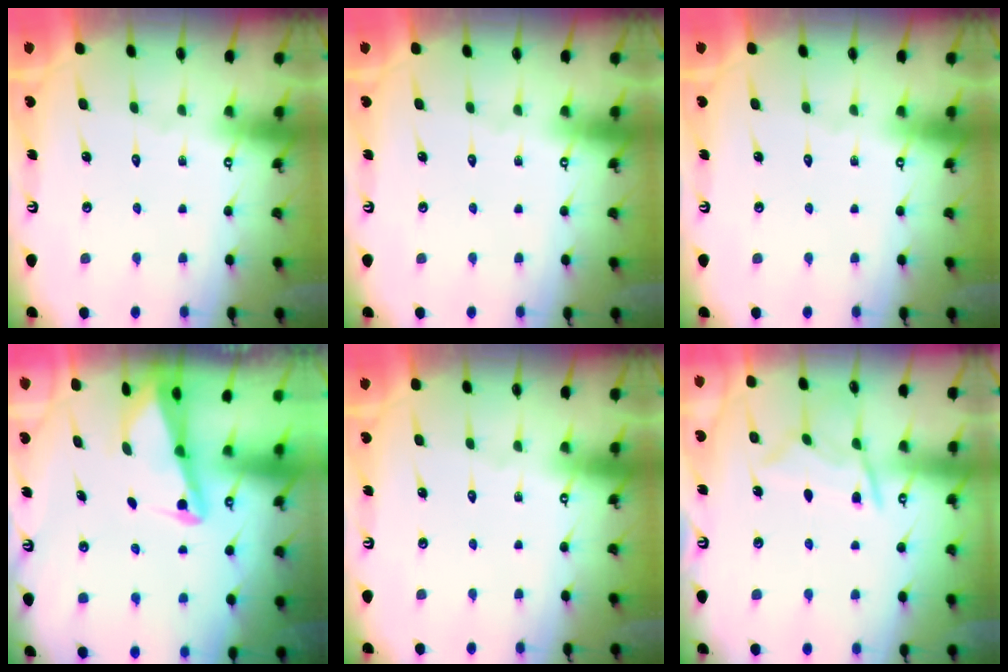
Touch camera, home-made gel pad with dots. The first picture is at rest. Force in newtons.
{"total": 0.0}
{"total": 0.0}
{"total": 2.7, "press": 2.6, "slide": 0.6}
{"total": 0.0}
{"total": 9.8, "press": 9.7, "slide": 0.9}